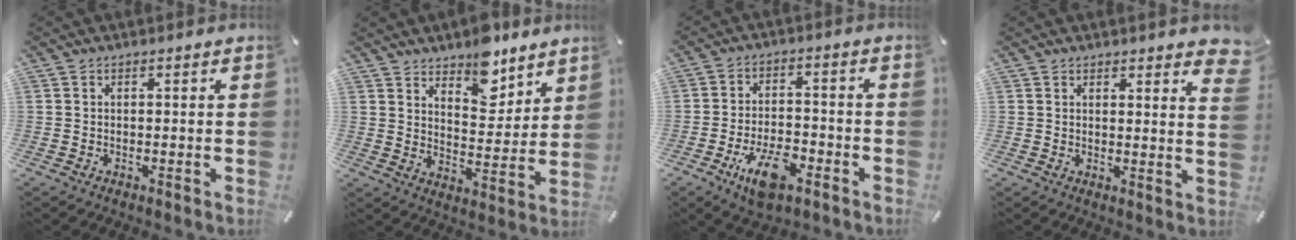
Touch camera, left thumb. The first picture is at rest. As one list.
[{"total": 9.6, "force": [8.0, 4.6, 2.6], "torque": [-0.023, -0.067, 0.144]}, {"total": 10.4, "force": [-5.7, 4.9, 7.2], "torque": [-0.129, 0.020, -0.100]}, {"total": 3.0, "force": [2.5, 0.9, 1.5], "torque": [-0.014, -0.017, 0.040]}]